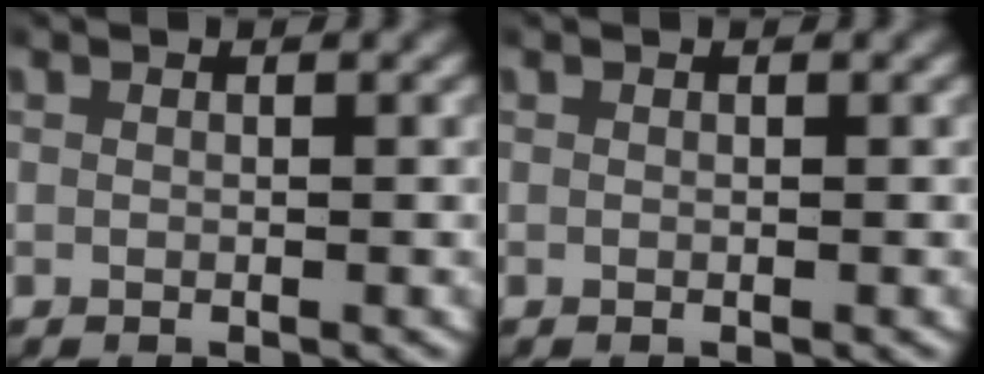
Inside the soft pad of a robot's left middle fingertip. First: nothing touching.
{"total": 0.0}